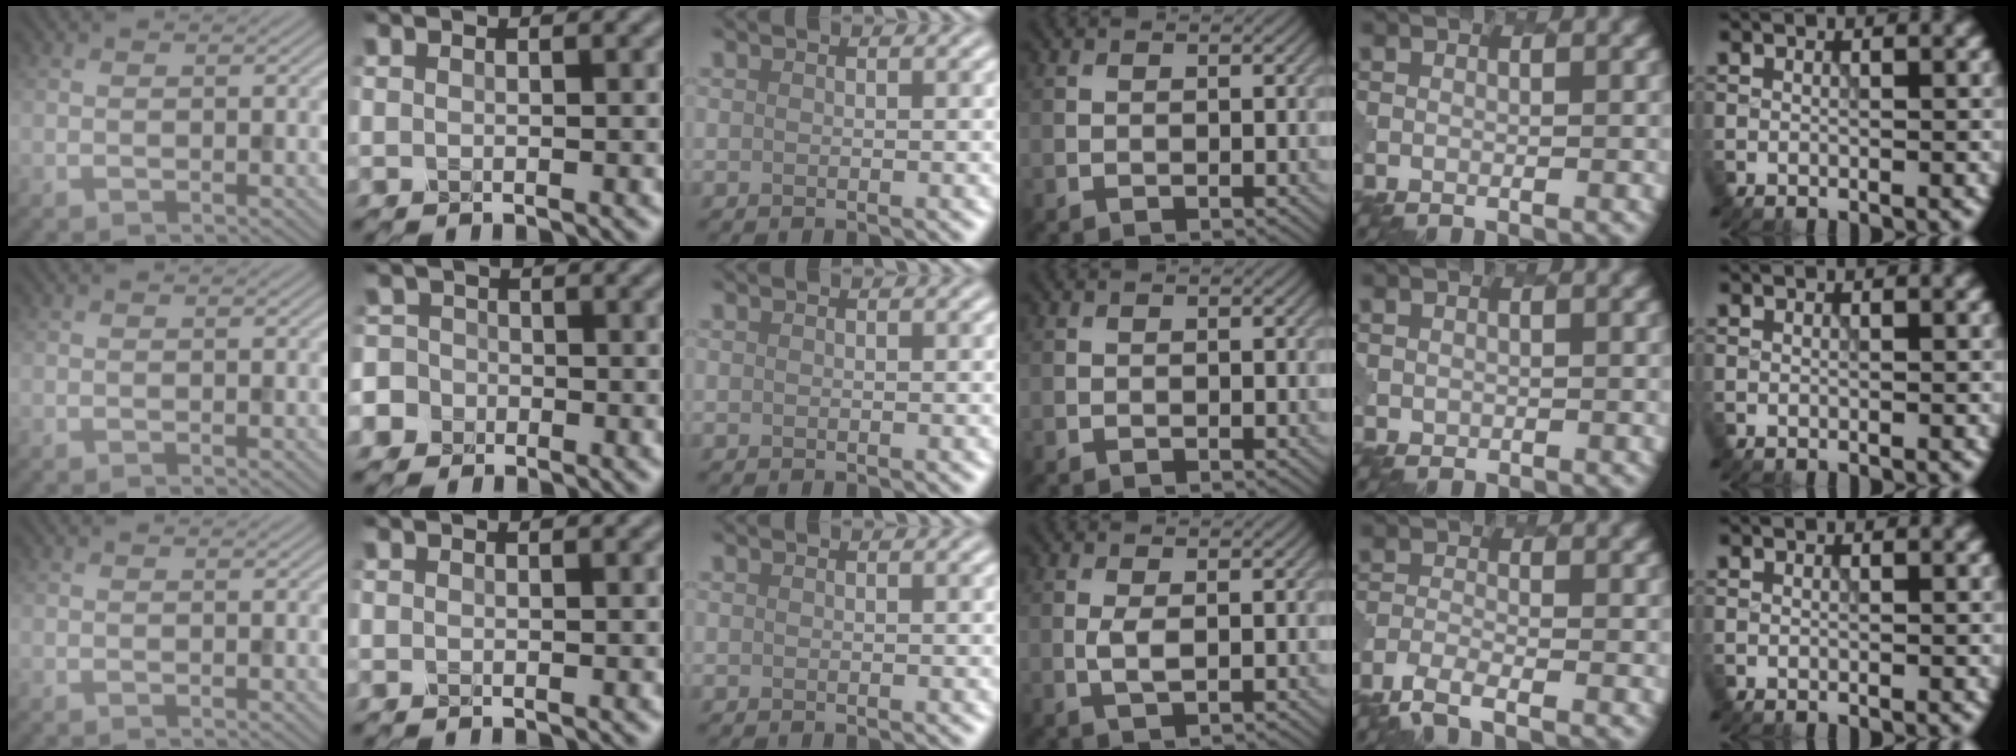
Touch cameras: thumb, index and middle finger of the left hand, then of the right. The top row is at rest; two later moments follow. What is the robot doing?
{"motion": "extract", "object": "pen bag"}